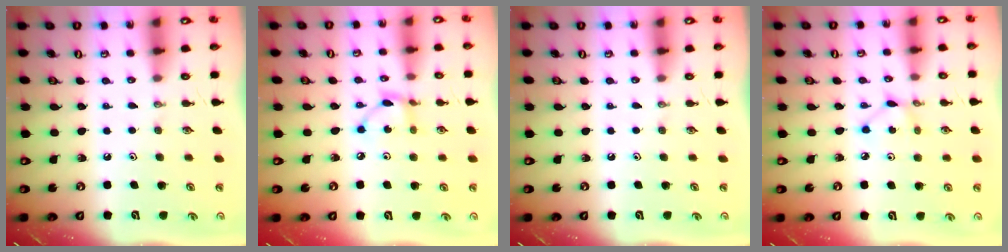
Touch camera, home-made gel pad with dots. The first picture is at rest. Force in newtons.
{"total": 3.9, "press": 3.9, "slide": 0.2}
{"total": 0.0}
{"total": 2.8, "press": 2.8, "slide": 0.1}